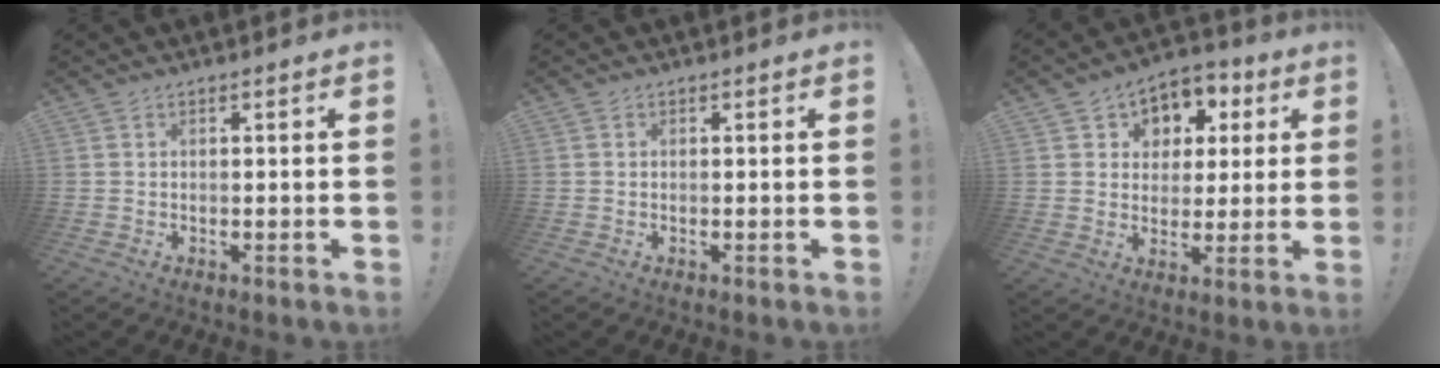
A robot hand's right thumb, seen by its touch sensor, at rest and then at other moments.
{"total": 0.0}
{"total": 7.6, "force": [2.5, 6.9, 2.1], "torque": [-0.018, -0.020, 0.050]}